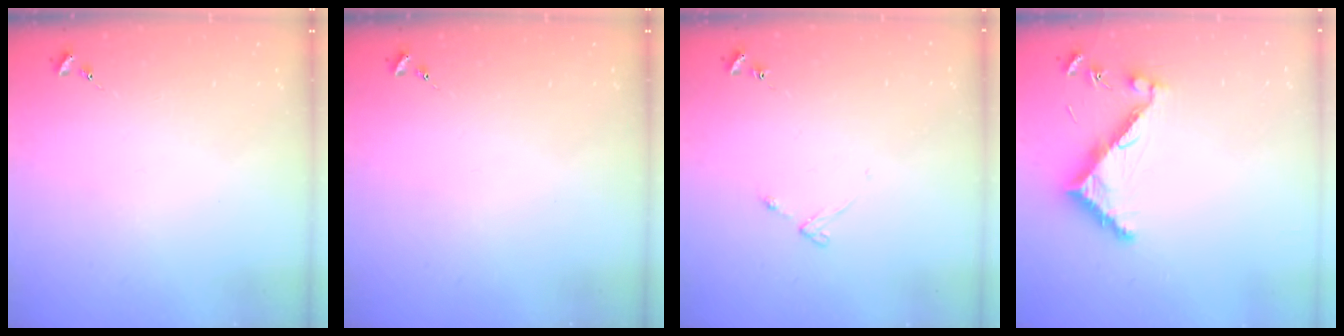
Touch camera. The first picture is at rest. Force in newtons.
{"total": 0.0}
{"total": 4.3, "press": 4.2, "slide": 0.5}
{"total": 8.0, "press": 7.9, "slide": 0.4}